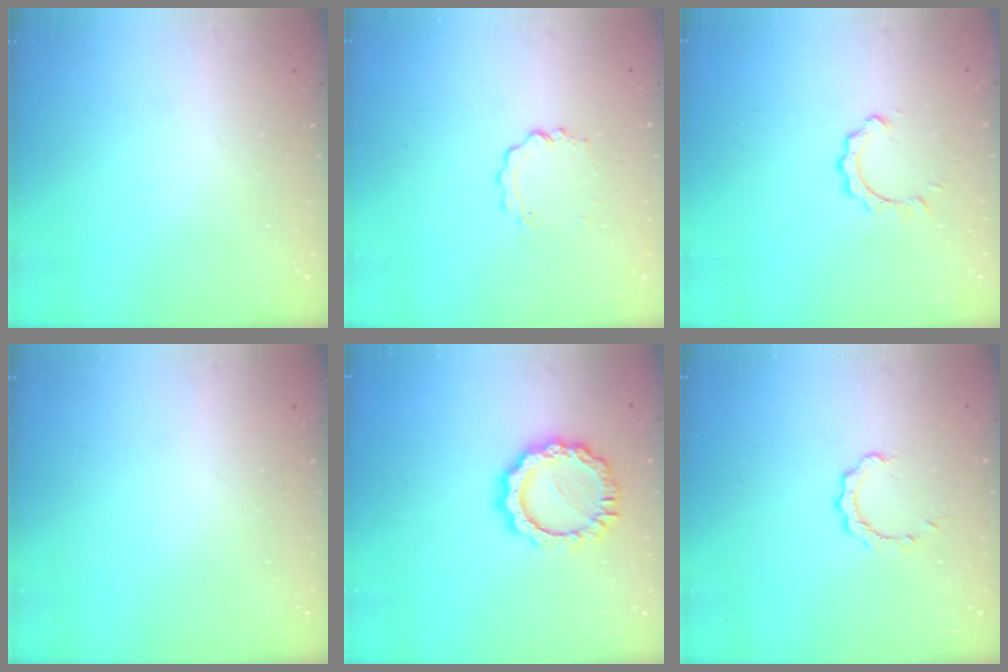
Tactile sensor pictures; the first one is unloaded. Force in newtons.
{"total": 3.4, "press": 3.4, "slide": 0.3}
{"total": 2.8, "press": 2.8, "slide": 0.2}
{"total": 0.0}
{"total": 11.8, "press": 11.7, "slide": 0.9}
{"total": 2.7, "press": 2.6, "slide": 0.2}